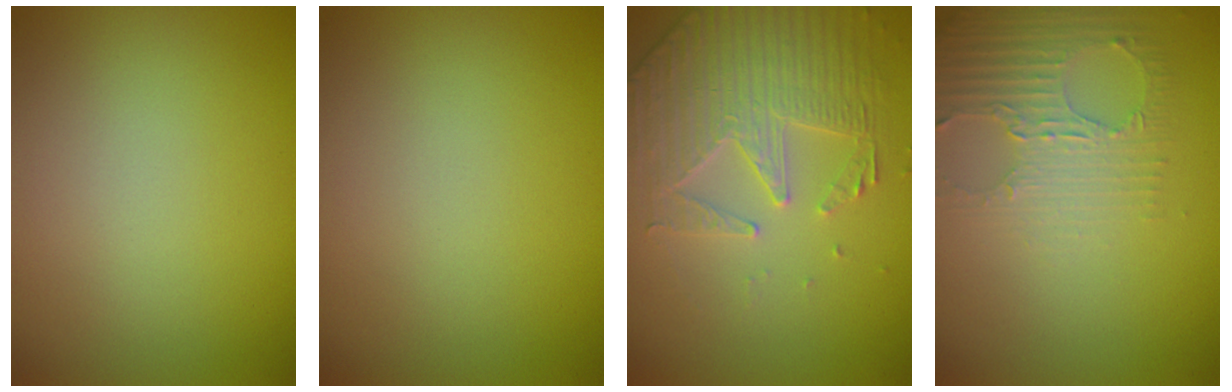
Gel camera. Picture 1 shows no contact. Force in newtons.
{"total": 0.0}
{"total": 4.4, "press": 3.8, "slide": 2.2}
{"total": 2.8, "press": 2.5, "slide": 1.3}